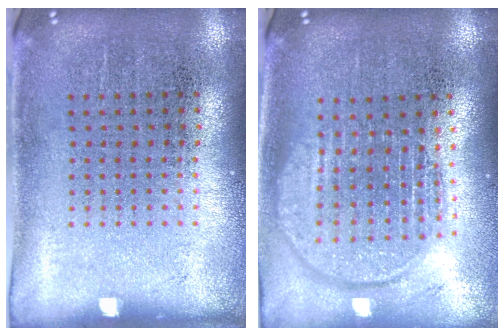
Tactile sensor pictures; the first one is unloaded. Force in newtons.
{"total": 1.9, "press": 1.6, "slide": 0.9}